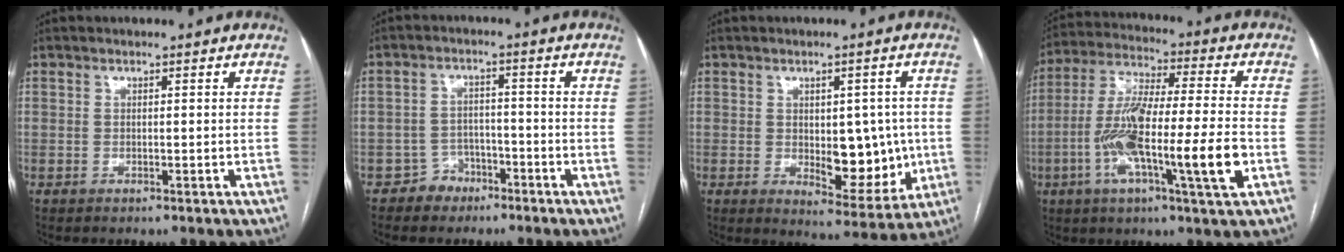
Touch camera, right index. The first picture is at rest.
{"total": 4.0, "force": [-2.7, 3.0, 0.1], "torque": [0.004, 0.015, -0.045]}
{"total": 9.6, "force": [-0.6, 4.9, 8.2], "torque": [-0.092, 0.003, 0.008]}
{"total": 17.1, "force": [-4.5, 1.2, 16.4], "torque": [-0.305, -0.006, -0.083]}